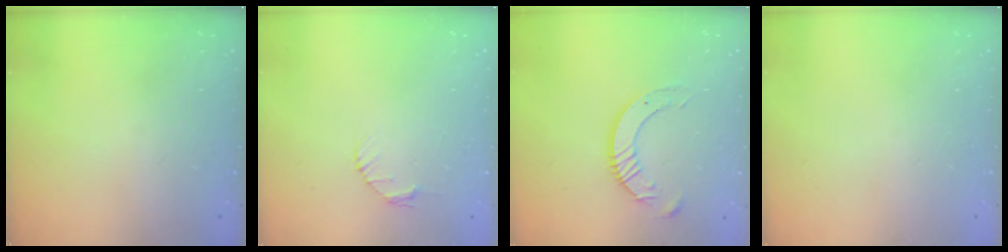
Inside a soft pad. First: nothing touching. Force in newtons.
{"total": 2.7, "press": 2.7, "slide": 0.4}
{"total": 10.1, "press": 10.0, "slide": 1.0}
{"total": 0.0}